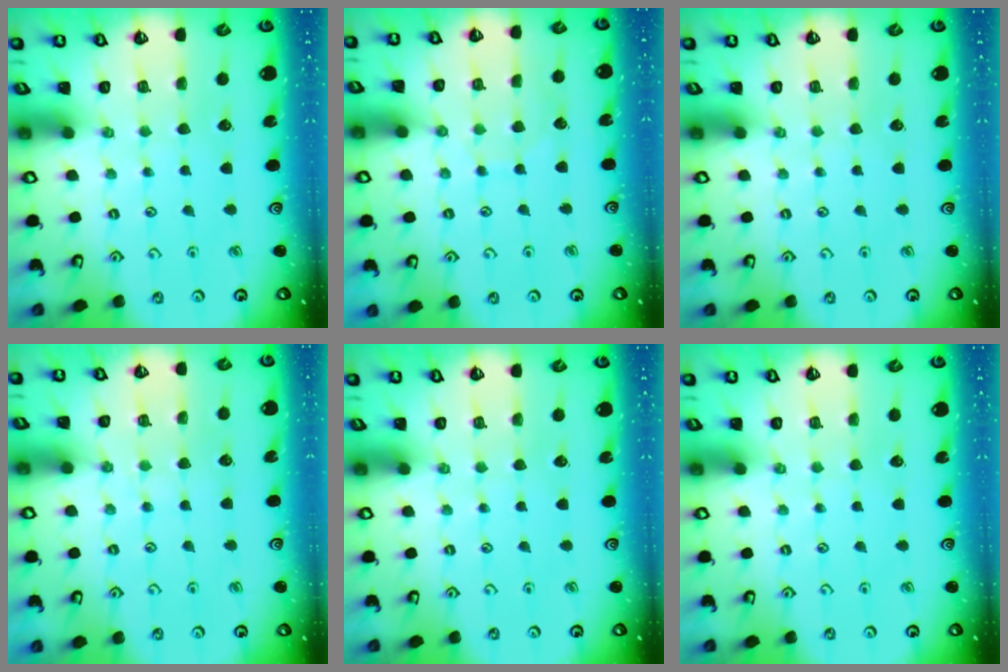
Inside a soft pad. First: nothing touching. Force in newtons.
{"total": 4.9, "press": 4.8, "slide": 0.3}
{"total": 0.0}
{"total": 5.4, "press": 5.3, "slide": 0.6}
{"total": 0.0}
{"total": 0.0}